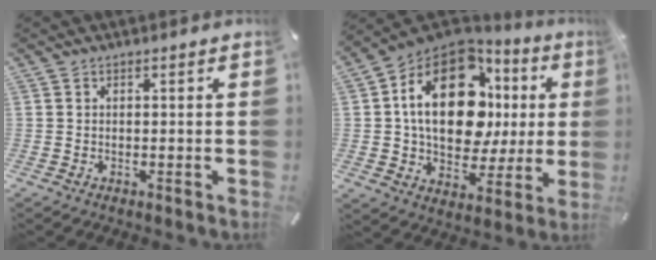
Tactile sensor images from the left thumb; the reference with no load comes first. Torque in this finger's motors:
{"motor_torque": [2.55, 2.45, 2.24, -0.53, 0.82]}